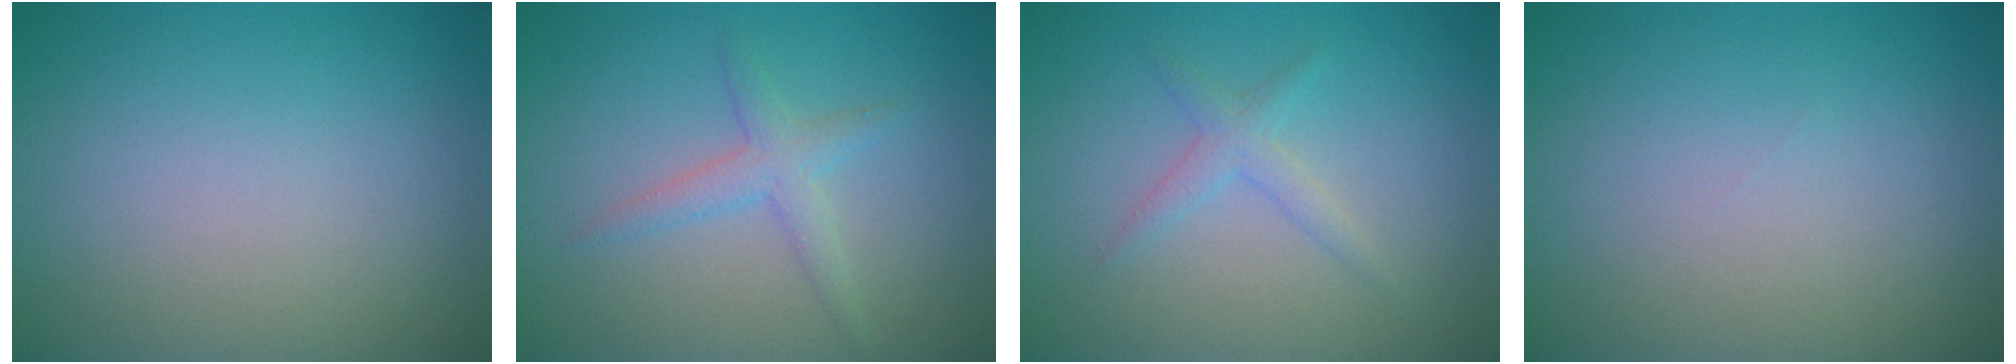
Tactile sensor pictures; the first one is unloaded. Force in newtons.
{"total": 2.2, "press": 2.2, "slide": 0.1}
{"total": 1.6, "press": 1.6, "slide": 0.1}
{"total": 0.0}